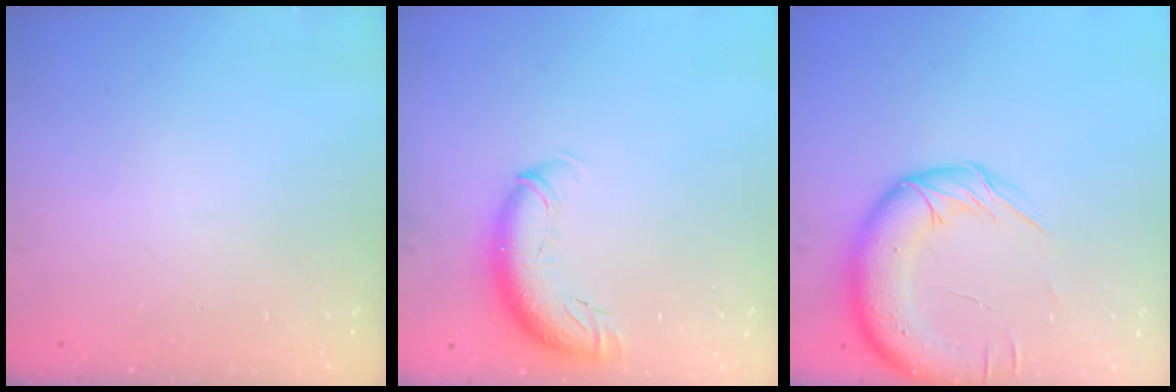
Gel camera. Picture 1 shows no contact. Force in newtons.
{"total": 11.0, "press": 10.7, "slide": 2.8}
{"total": 16.0, "press": 15.5, "slide": 3.8}